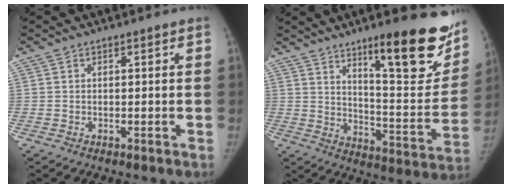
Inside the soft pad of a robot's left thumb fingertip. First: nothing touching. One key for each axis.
{"total": 23.2, "fx": 13.5, "fy": 5.7, "fz": 18.0, "tx": -0.203, "ty": -0.081, "tz": 0.201}